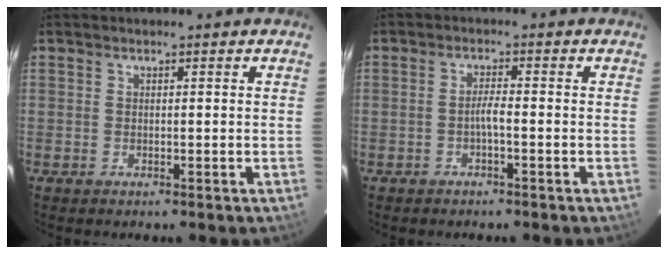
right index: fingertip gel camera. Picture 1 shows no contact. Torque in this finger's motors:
{"motor_torque": [0.18, 0.05, 0.16, 0.04]}